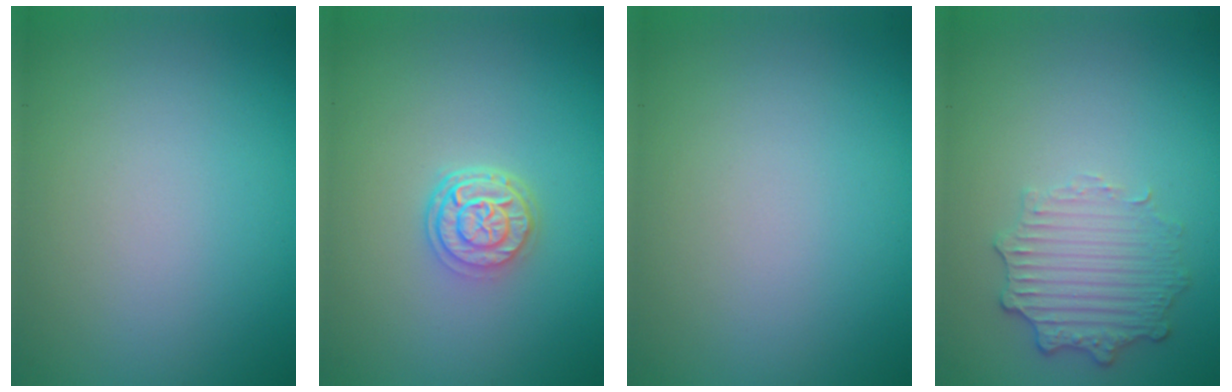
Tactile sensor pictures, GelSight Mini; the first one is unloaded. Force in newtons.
{"total": 3.1, "press": 2.5, "slide": 1.9}
{"total": 0.0}
{"total": 2.9, "press": 2.4, "slide": 1.6}